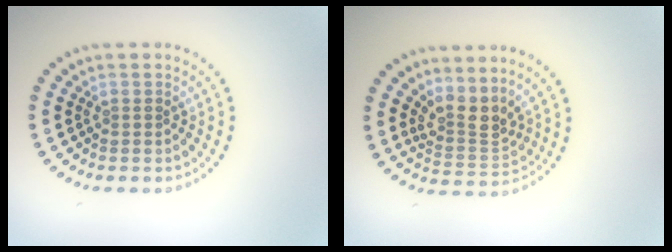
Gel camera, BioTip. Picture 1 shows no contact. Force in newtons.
{"total": 3.2, "press": 2.3, "slide": 2.2}